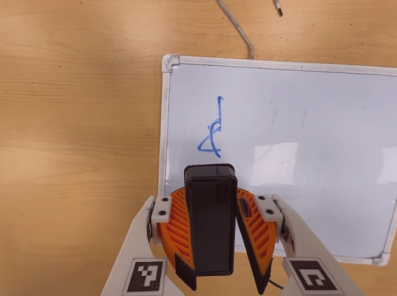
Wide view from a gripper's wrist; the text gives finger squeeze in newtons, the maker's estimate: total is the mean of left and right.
{"total": 9.5, "left": 9.5, "right": 9.5}